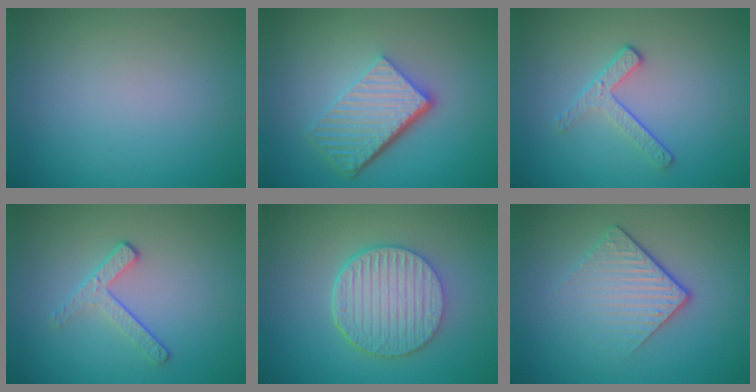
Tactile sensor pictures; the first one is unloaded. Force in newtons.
{"total": 6.0, "press": 4.1, "slide": 4.4}
{"total": 2.0, "press": 1.4, "slide": 1.5}
{"total": 2.0, "press": 1.4, "slide": 1.5}
{"total": 6.3, "press": 4.7, "slide": 4.1}
{"total": 4.3, "press": 2.6, "slide": 3.5}